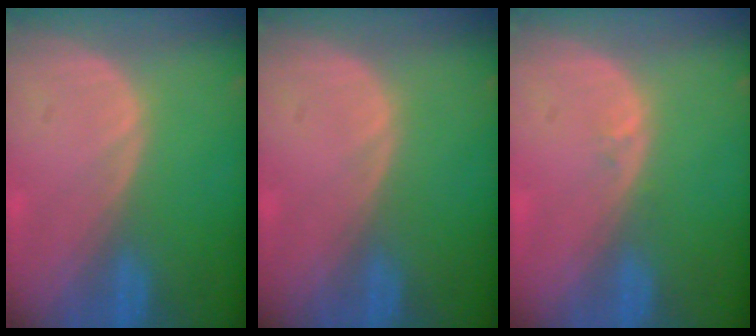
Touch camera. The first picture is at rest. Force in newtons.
{"total": 0.0}
{"total": 0.6, "press": 0.5, "slide": 0.4}